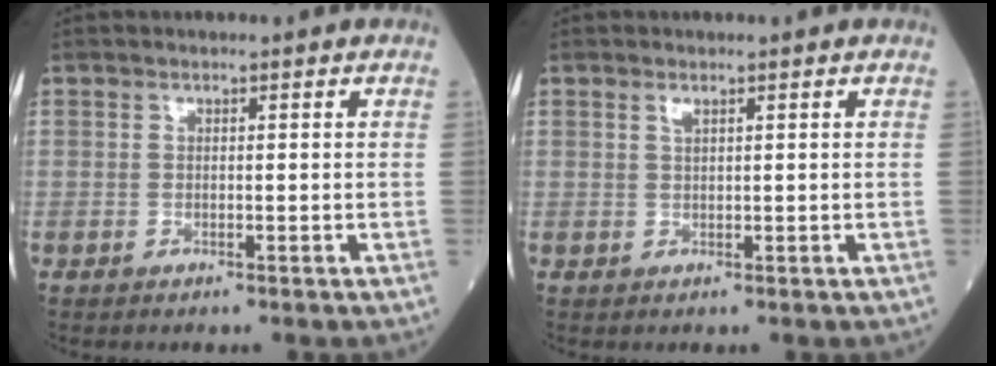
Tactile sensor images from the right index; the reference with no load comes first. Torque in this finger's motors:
{"motor_torque": [-0.06, 0.02, -0.02, 0.02]}